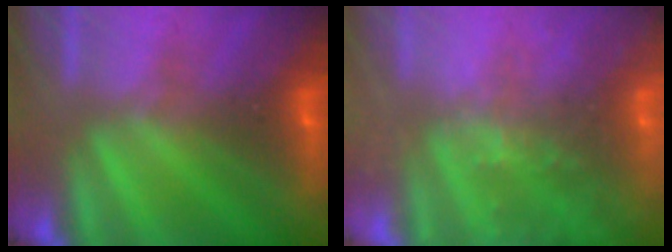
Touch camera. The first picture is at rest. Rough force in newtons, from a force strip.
{"total": 7.0}